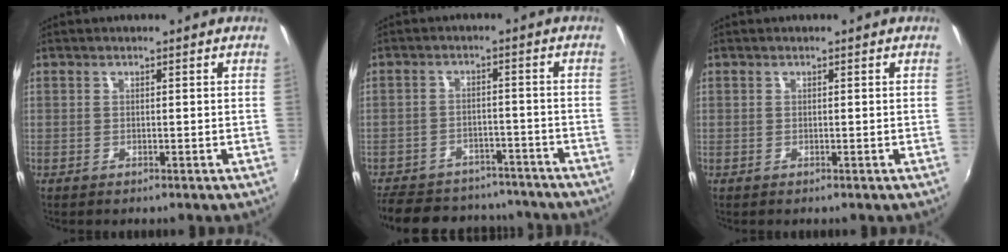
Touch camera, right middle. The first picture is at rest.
{"total": 19.9, "force": [-16.7, 8.2, 7.1], "torque": [-0.168, 0.019, -0.221]}
{"total": 0.0}